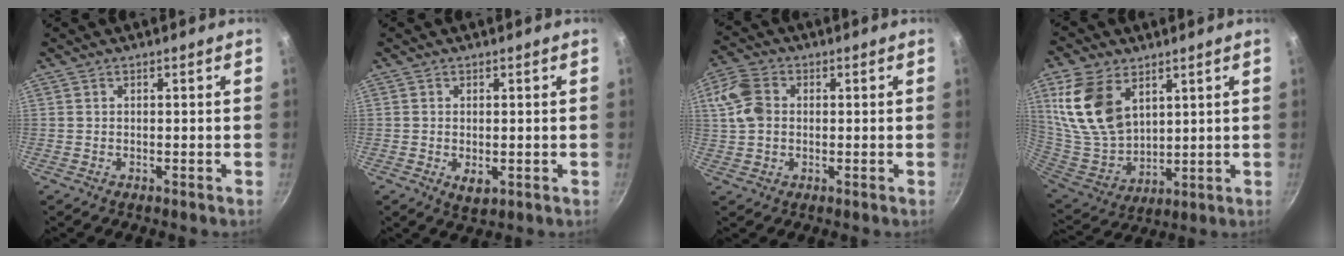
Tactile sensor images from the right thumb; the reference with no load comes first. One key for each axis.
{"total": 3.1, "fx": -0.5, "fy": 1.8, "fz": 2.5, "tx": -0.039, "ty": -0.011, "tz": -0.003}
{"total": 8.9, "fx": 1.2, "fy": 6.7, "fz": 5.8, "tx": -0.112, "ty": 0.011, "tz": 0.010}
{"total": 16.7, "fx": 7.1, "fy": 10.6, "fz": 10.7, "tx": -0.198, "ty": -0.037, "tz": 0.155}